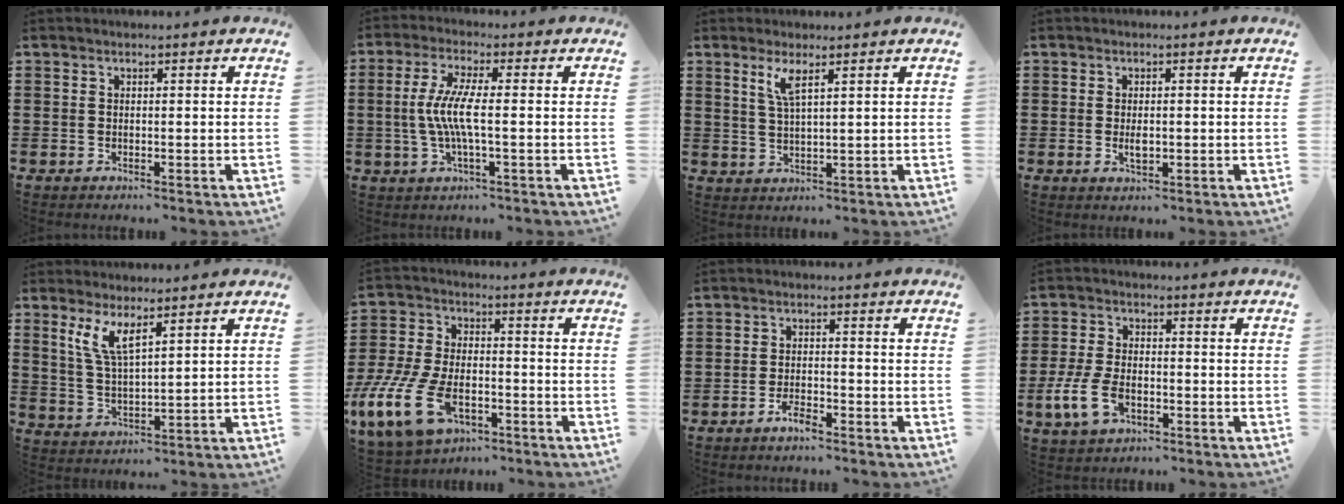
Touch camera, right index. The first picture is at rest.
{"total": 6.3, "force": [-0.7, 0.8, 6.2], "torque": [-0.140, -0.013, -0.025]}
{"total": 3.5, "force": [1.9, 0.5, 2.8], "torque": [-0.061, 0.001, 0.033]}
{"total": 2.1, "force": [-0.1, 0.9, 1.8], "torque": [-0.035, 0.000, -0.002]}
{"total": 5.1, "force": [3.0, 1.2, 4.0], "torque": [-0.088, 0.001, 0.053]}
{"total": 10.7, "force": [-5.4, 5.1, 7.7], "torque": [-0.185, 0.007, -0.105]}
{"total": 2.9, "force": [-2.2, 0.8, 1.7], "torque": [-0.036, 0.004, -0.044]}
{"total": 4.8, "force": [-1.3, 2.3, 4.0], "torque": [-0.099, -0.010, -0.029]}